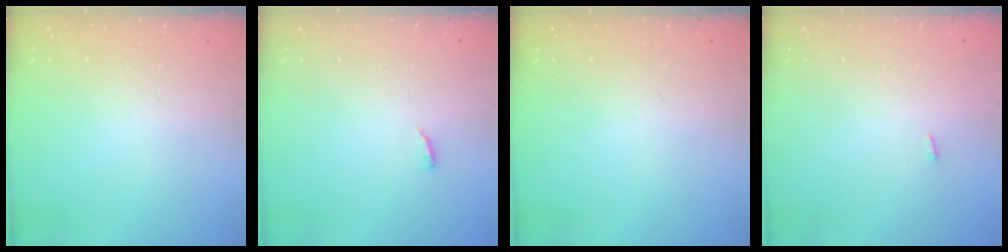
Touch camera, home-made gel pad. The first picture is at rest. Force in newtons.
{"total": 4.3, "press": 4.2, "slide": 0.6}
{"total": 0.0}
{"total": 2.8, "press": 1.8, "slide": 2.2}